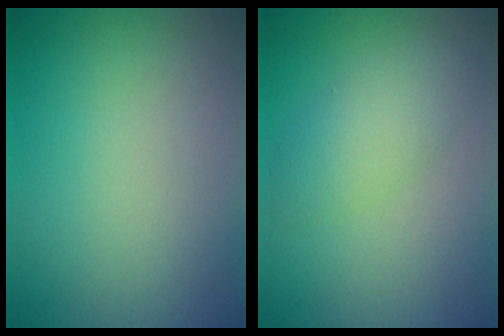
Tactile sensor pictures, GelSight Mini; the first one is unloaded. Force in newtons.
{"total": 3.2, "press": 3.2, "slide": 0.1}